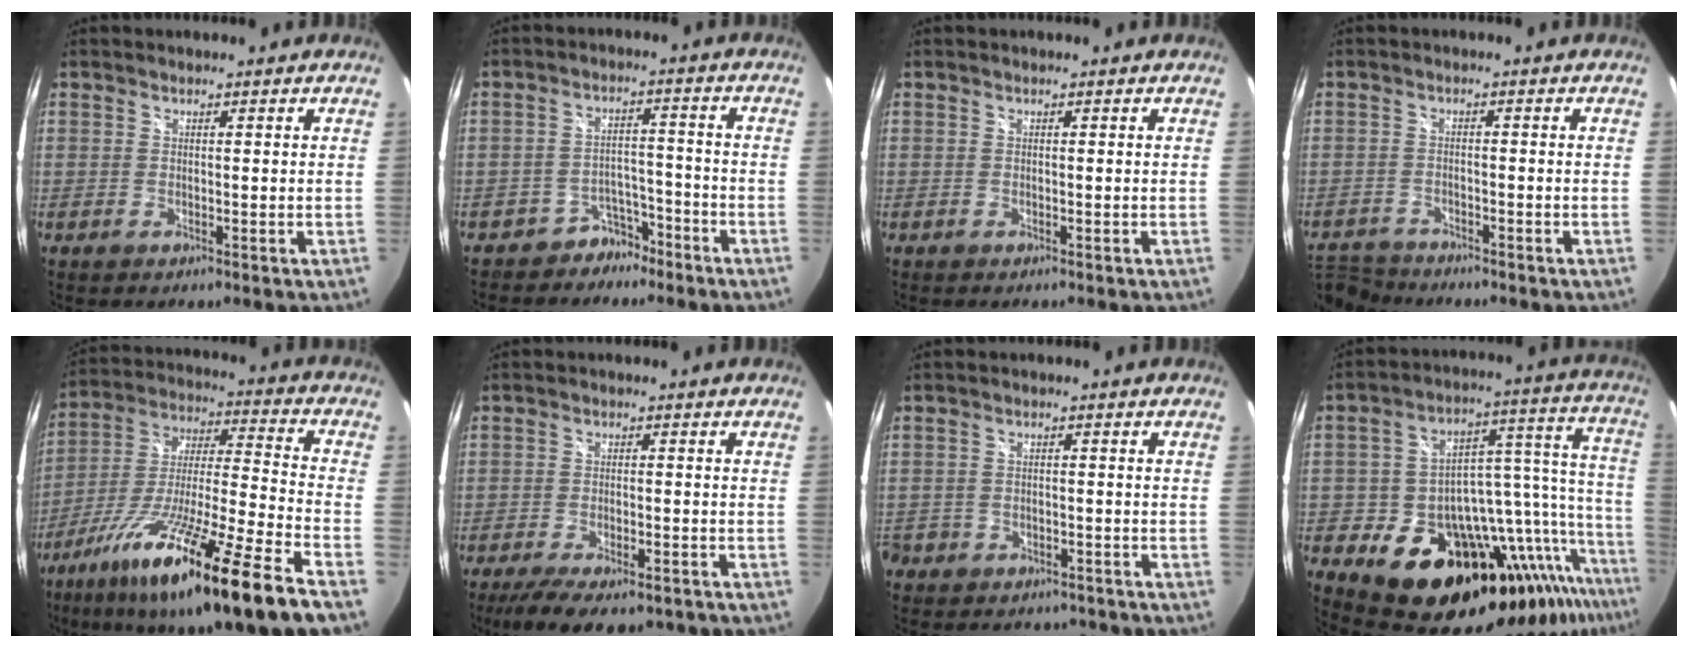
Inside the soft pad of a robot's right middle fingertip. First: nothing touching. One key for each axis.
{"total": 5.6, "fx": -4.5, "fy": 3.4, "fz": 0.8, "tx": -0.016, "ty": 0.026, "tz": -0.067}
{"total": 0.0}
{"total": 7.5, "fx": -6.9, "fy": 2.6, "fz": 1.2, "tx": -0.054, "ty": 0.006, "tz": -0.127}
{"total": 24.8, "fx": -15.7, "fy": 0.3, "fz": 19.2, "tx": -0.331, "ty": -0.056, "tz": -0.268}
{"total": 12.0, "fx": -9.0, "fy": 4.0, "fz": 6.8, "tx": -0.144, "ty": -0.030, "tz": -0.134}
{"total": 8.1, "fx": -5.6, "fy": 5.6, "fz": 1.6, "tx": -0.058, "ty": 0.020, "tz": -0.076}
{"total": 26.7, "fx": -14.7, "fy": 12.9, "fz": 18.1, "tx": -0.261, "ty": 0.012, "tz": -0.215}